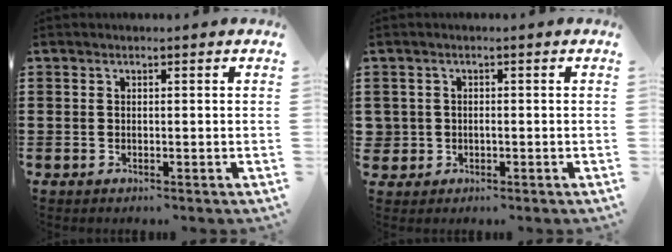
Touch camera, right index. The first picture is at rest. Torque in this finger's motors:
{"motor_torque": [0.02, 0.09, 0.01, 0.01]}